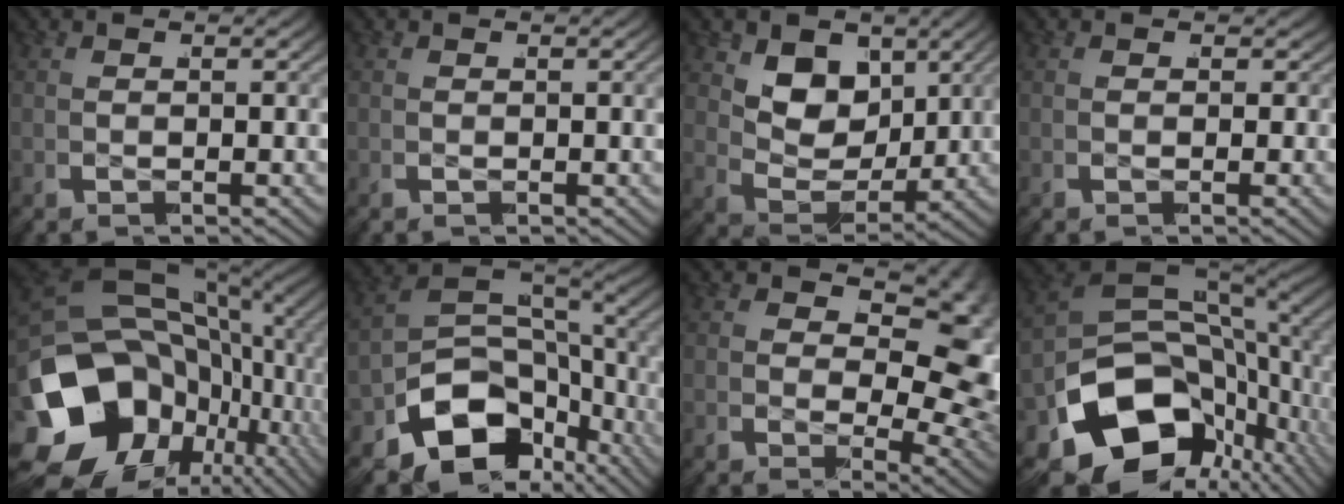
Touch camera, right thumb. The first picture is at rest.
{"total": 0.0}
{"total": 9.3, "force": [0.9, 6.8, 6.4], "torque": [-0.152, -0.025, 0.018]}
{"total": 2.8, "force": [0.1, 2.0, 2.0], "torque": [-0.027, -0.011, 0.003]}
{"total": 22.3, "force": [-2.4, 16.2, 15.1], "torque": [-0.282, -0.032, -0.044]}
{"total": 13.0, "force": [-4.3, 9.1, 8.3], "torque": [-0.178, -0.037, -0.063]}
{"total": 11.8, "force": [-0.2, 6.9, 9.6], "torque": [-0.137, -0.026, 0.008]}
{"total": 17.3, "force": [-4.1, 11.8, 12.0], "torque": [-0.230, -0.038, -0.055]}